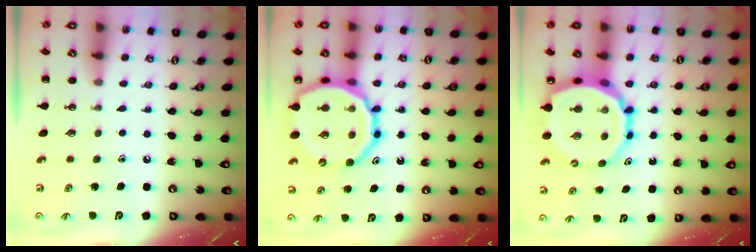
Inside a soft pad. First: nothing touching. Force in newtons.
{"total": 19.8, "press": 19.4, "slide": 3.9}
{"total": 13.2, "press": 12.8, "slide": 3.5}